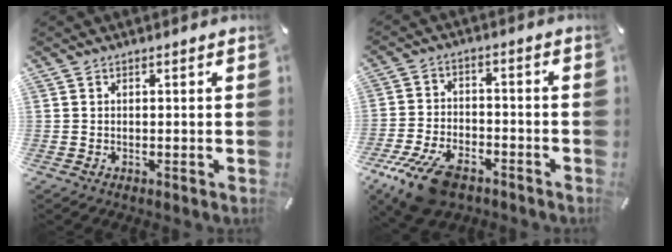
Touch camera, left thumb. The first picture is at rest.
{"total": 12.4, "force": [-7.9, 6.1, 7.4], "torque": [-0.146, 0.037, -0.142]}